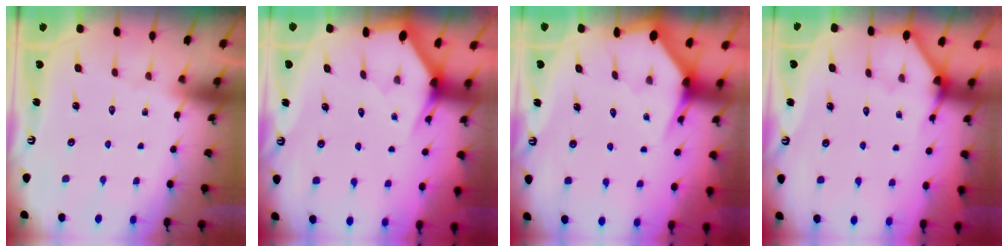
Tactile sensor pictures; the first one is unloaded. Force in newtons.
{"total": 2.9, "press": 2.9, "slide": 0.0}
{"total": 3.4, "press": 3.4, "slide": 0.5}
{"total": 3.4, "press": 3.4, "slide": 0.4}